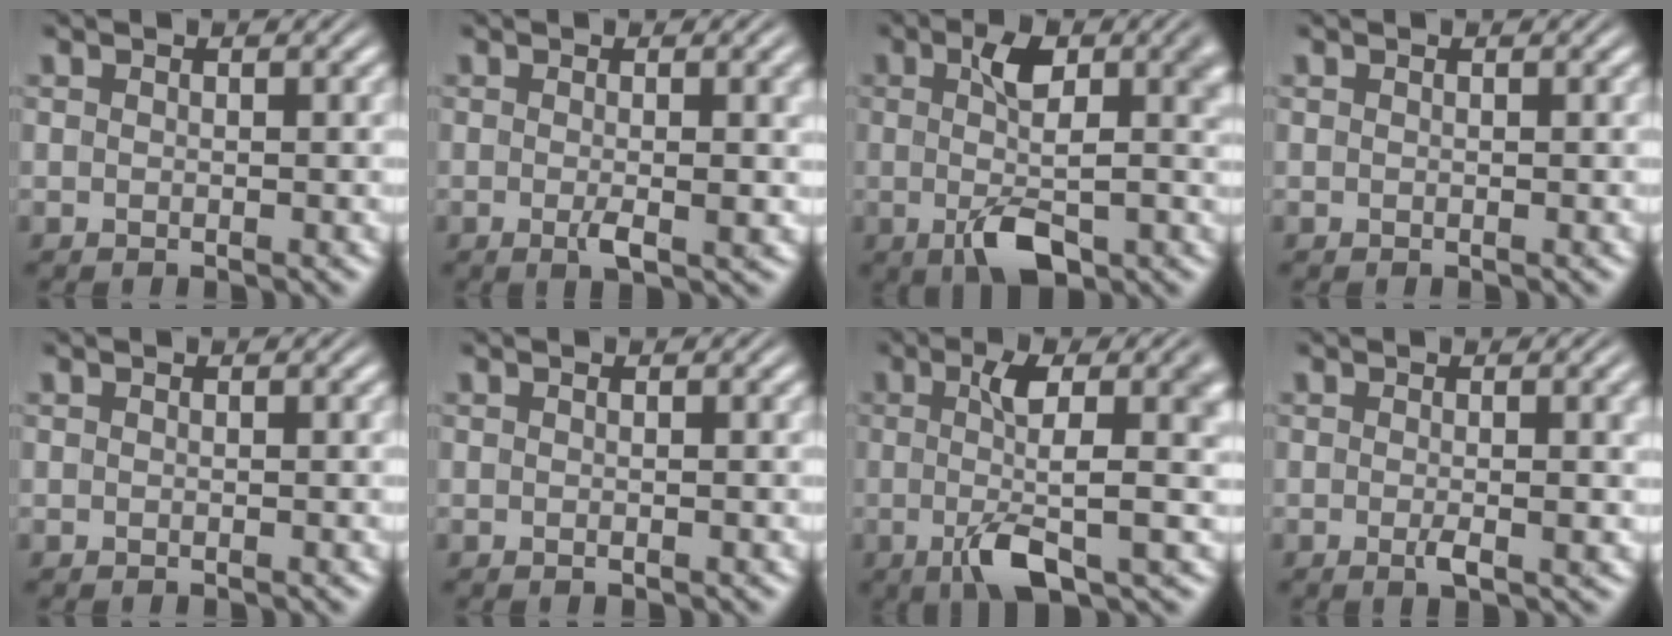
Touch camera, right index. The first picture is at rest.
{"total": 2.1, "force": [-0.4, 0.3, 2.1], "torque": [-0.034, -0.005, -0.007]}
{"total": 6.3, "force": [-1.1, 2.2, 5.8], "torque": [-0.089, -0.016, -0.010]}
{"total": 0.0}
{"total": 0.0}
{"total": 0.0}
{"total": 6.1, "force": [-0.8, 1.2, 5.9], "torque": [-0.096, -0.012, -0.006]}
{"total": 1.7, "force": [-0.3, 0.2, 1.7], "torque": [-0.026, -0.002, -0.006]}